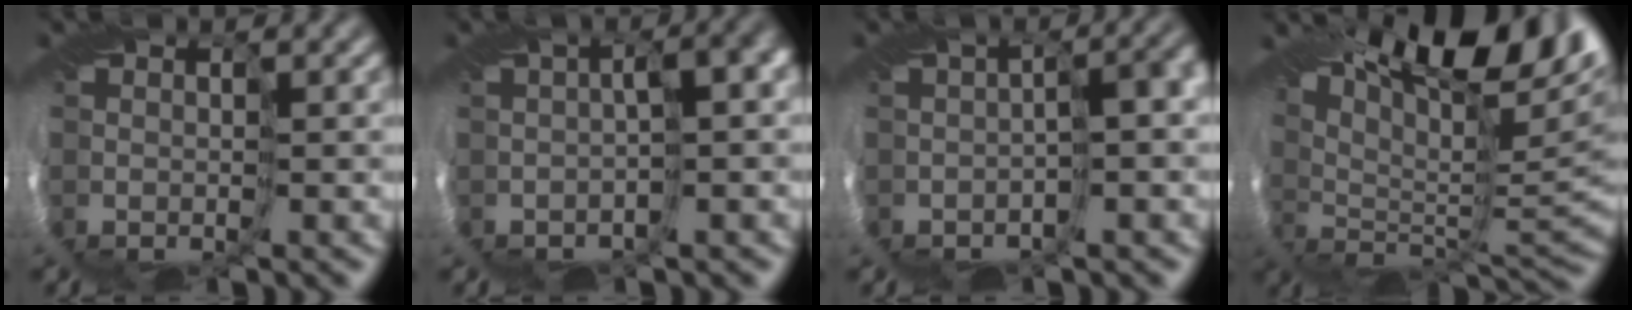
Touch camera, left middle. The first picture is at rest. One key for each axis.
{"total": 3.9, "fx": -0.5, "fy": 1.1, "fz": 3.8, "tx": -0.043, "ty": 0.015, "tz": -0.006}
{"total": 4.4, "fx": -1.5, "fy": 1.5, "fz": 3.9, "tx": -0.038, "ty": 0.009, "tz": -0.019}
{"total": 14.9, "fx": 8.3, "fy": 4.7, "fz": 11.4, "tx": -0.159, "ty": 0.043, "tz": 0.136}